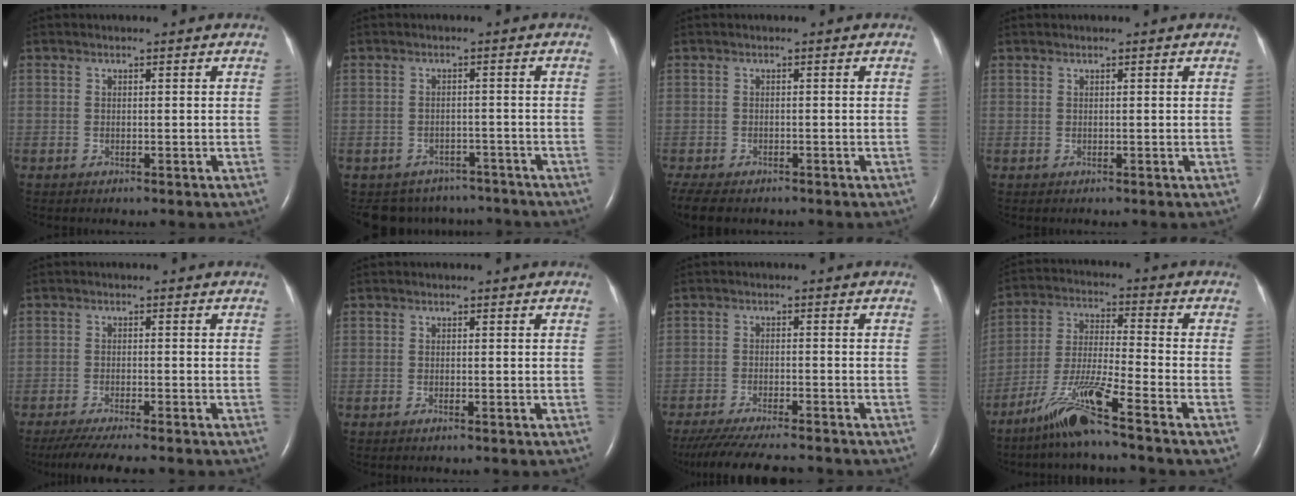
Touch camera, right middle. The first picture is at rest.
{"total": 8.0, "force": [-7.2, 3.3, -0.1], "torque": [0.002, 0.016, -0.086]}
{"total": 7.9, "force": [-6.1, 3.3, 3.9], "torque": [-0.082, -0.011, -0.090]}
{"total": 0.0}
{"total": 8.7, "force": [-7.4, 0.3, 4.6], "torque": [-0.061, -0.022, -0.115]}
{"total": 0.6, "force": [-0.4, 0.0, 0.4], "torque": [-0.013, -0.001, -0.008]}
{"total": 13.7, "force": [-12.1, 1.4, 6.3], "torque": [-0.105, -0.031, -0.179]}
{"total": 11.0, "force": [-7.6, -0.9, 8.0], "torque": [-0.161, -0.031, -0.146]}